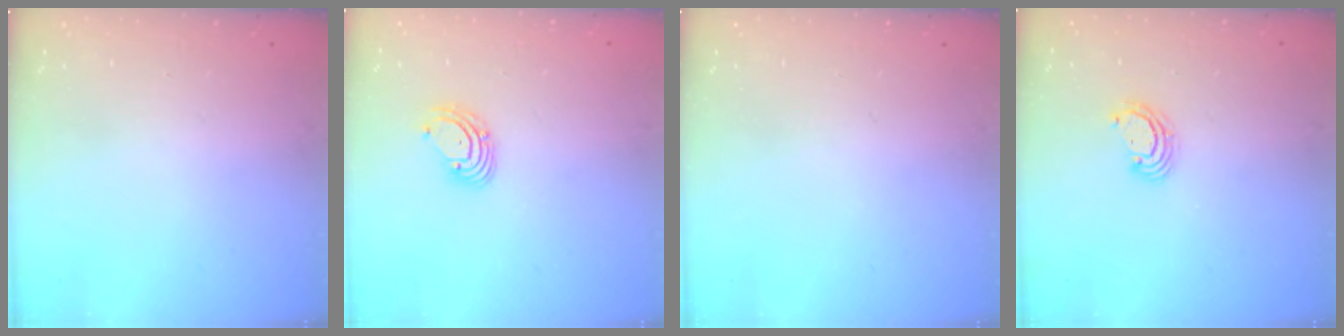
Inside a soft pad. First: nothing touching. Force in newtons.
{"total": 3.7, "press": 3.7, "slide": 0.4}
{"total": 0.0}
{"total": 3.2, "press": 3.2, "slide": 0.1}